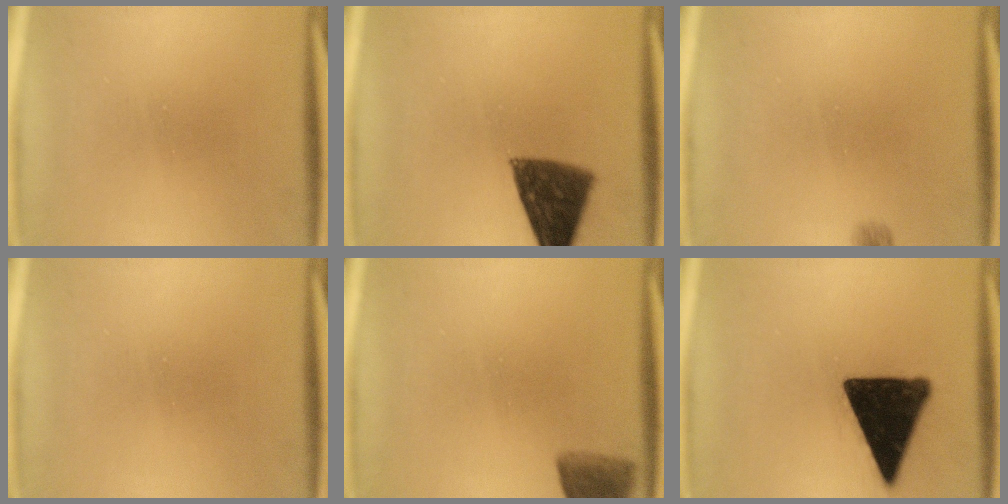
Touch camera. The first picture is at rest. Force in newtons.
{"total": 10.4}
{"total": 1.3}
{"total": 0.0}
{"total": 5.6}
{"total": 16.4}